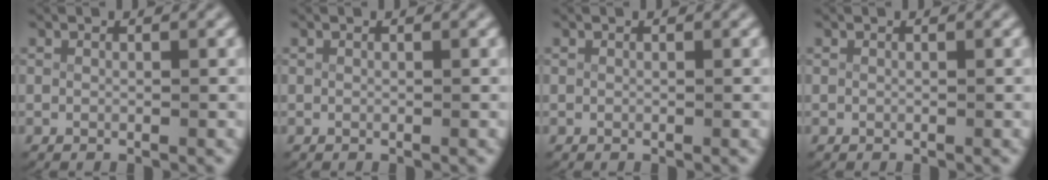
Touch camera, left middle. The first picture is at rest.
{"total": 0.0}
{"total": 0.0}
{"total": 0.0}